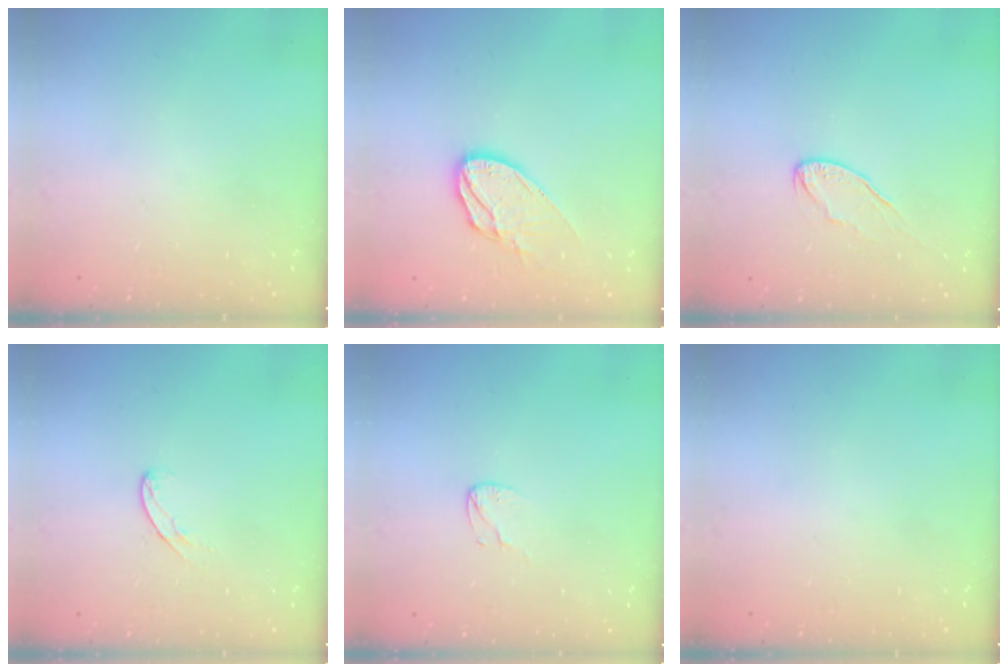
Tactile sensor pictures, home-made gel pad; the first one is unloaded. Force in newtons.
{"total": 11.5, "press": 11.5, "slide": 0.5}
{"total": 6.8, "press": 6.8, "slide": 0.6}
{"total": 5.4, "press": 5.4, "slide": 0.4}
{"total": 3.7, "press": 3.7, "slide": 0.3}
{"total": 0.0}